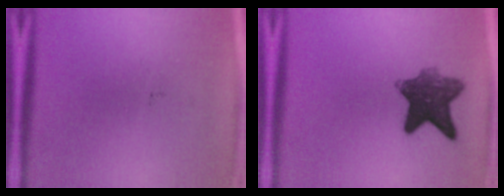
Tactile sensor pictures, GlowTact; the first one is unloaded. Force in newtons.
{"total": 9.1}